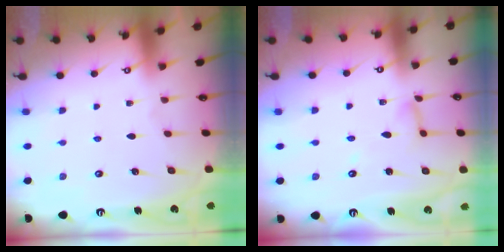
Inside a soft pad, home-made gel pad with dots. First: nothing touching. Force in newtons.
{"total": 6.0, "press": 6.0, "slide": 0.4}